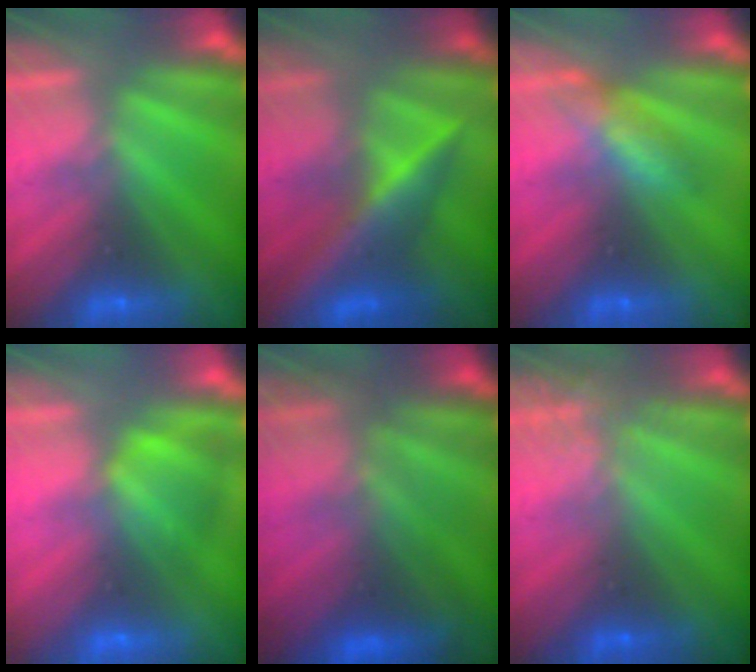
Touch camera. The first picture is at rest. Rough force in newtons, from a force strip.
{"total": 7.9}
{"total": 2.8}
{"total": 2.6}
{"total": 6.9}
{"total": 2.4}